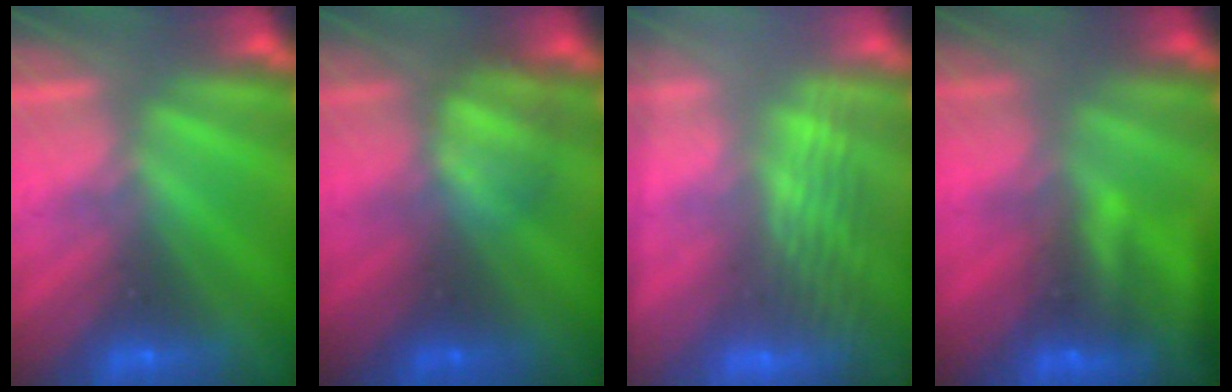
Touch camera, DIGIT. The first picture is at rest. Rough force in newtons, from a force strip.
{"total": 2.4}
{"total": 2.8}
{"total": 7.1}